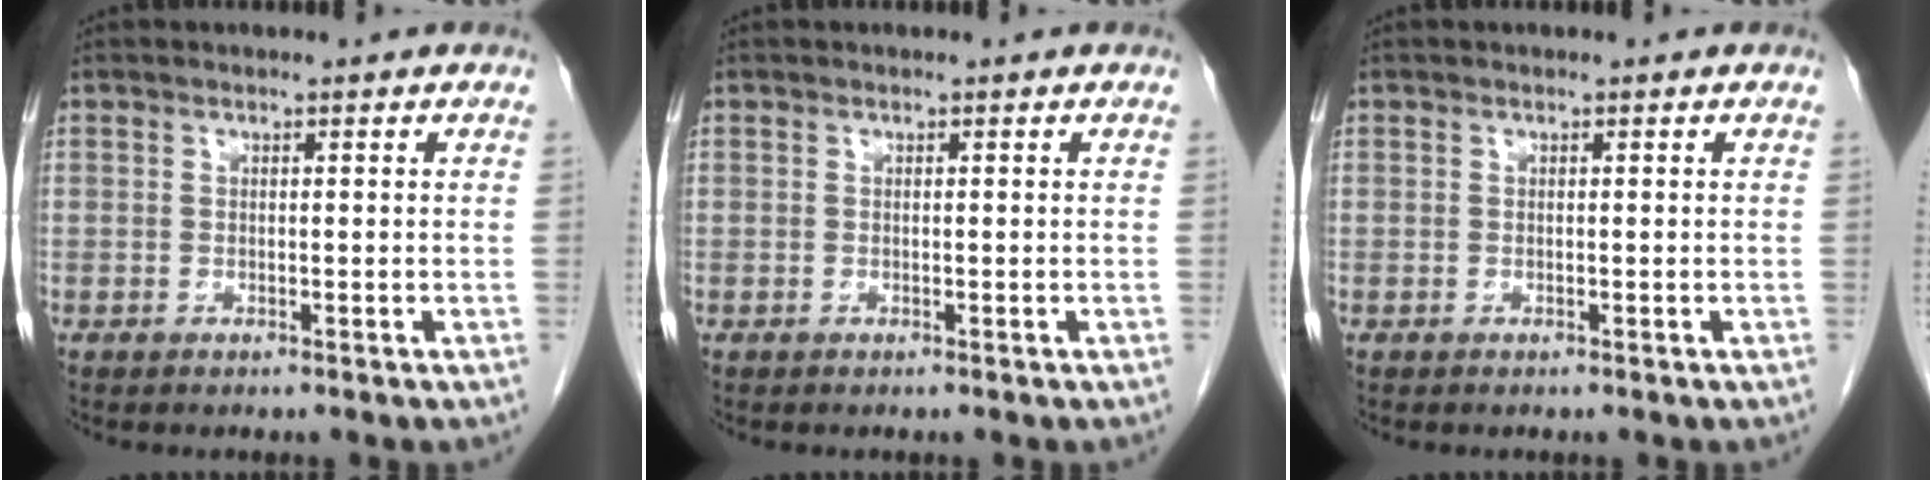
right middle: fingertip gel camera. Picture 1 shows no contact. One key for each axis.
{"total": 0.0}
{"total": 0.0}